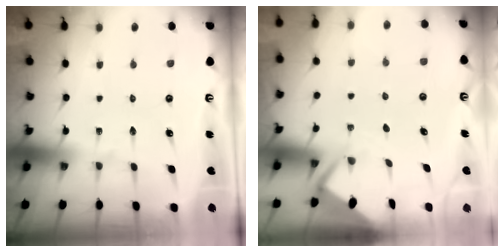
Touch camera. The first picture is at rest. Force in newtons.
{"total": 2.6, "press": 2.6, "slide": 0.4}